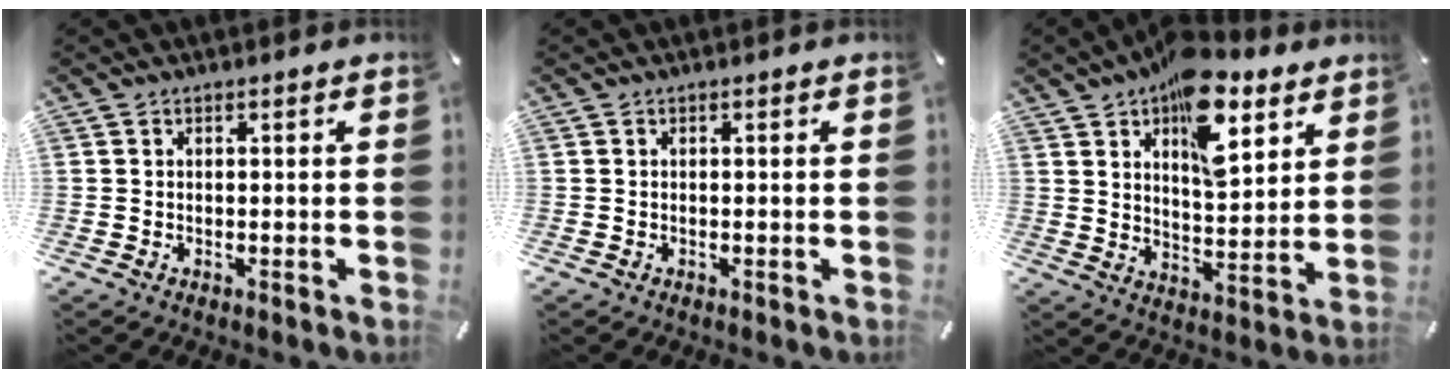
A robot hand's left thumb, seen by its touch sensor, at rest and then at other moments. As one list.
[{"total": 0.0}, {"total": 16.0, "force": [9.2, 8.0, 10.4], "torque": [-0.143, -0.047, 0.156]}]